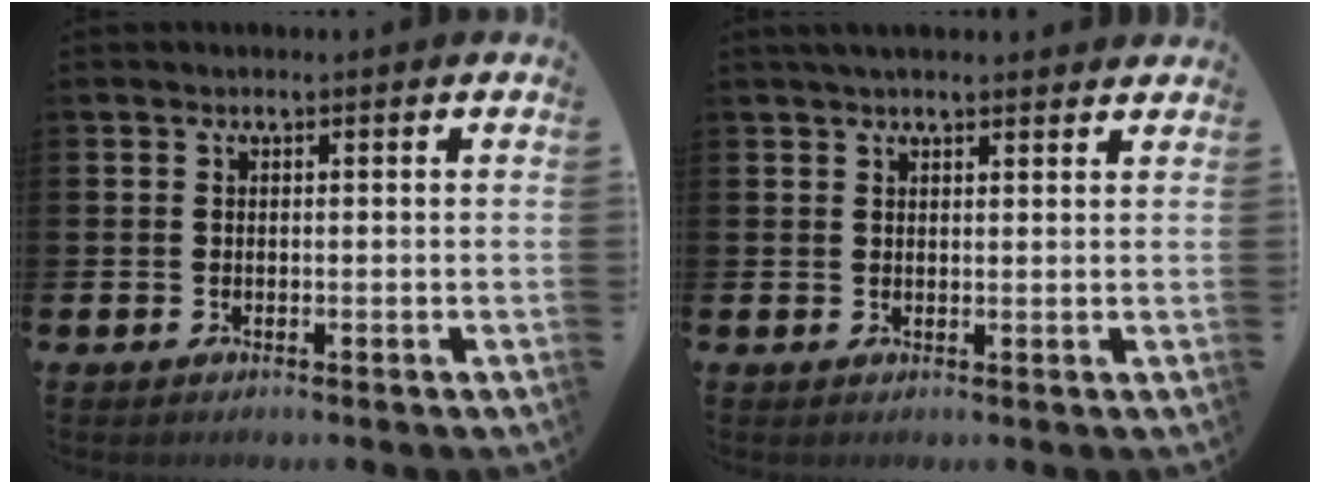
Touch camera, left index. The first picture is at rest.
{"total": 2.6, "force": [2.4, 0.5, 0.9], "torque": [-0.018, -0.004, 0.043]}